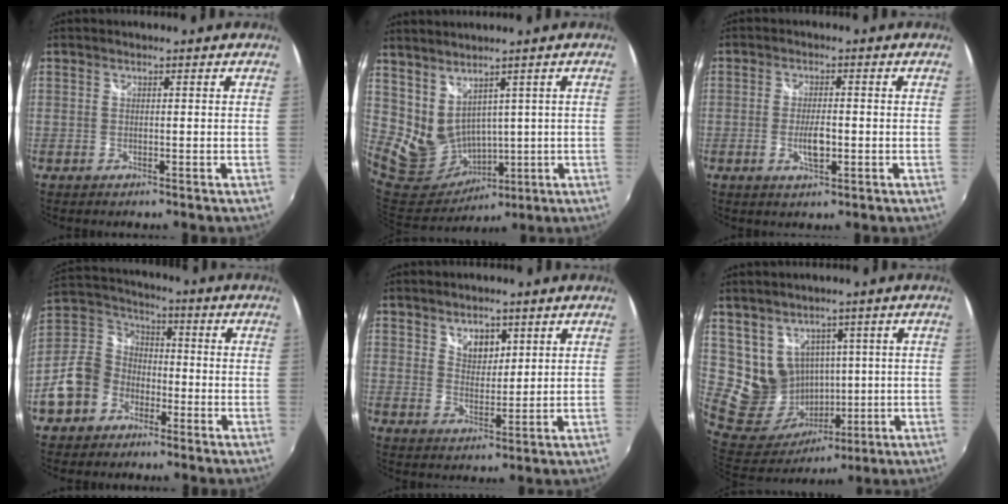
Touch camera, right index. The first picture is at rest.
{"total": 10.4, "force": [3.6, 7.7, 6.0], "torque": [-0.133, -0.008, 0.103]}
{"total": 4.3, "force": [-1.1, 1.6, 3.8], "torque": [-0.074, -0.004, -0.021]}
{"total": 13.2, "force": [-6.5, 10.4, 4.9], "torque": [-0.128, 0.035, -0.108]}
{"total": 4.4, "force": [2.6, 2.8, 2.1], "torque": [-0.024, 0.000, 0.047]}
{"total": 12.5, "force": [4.1, 11.2, 4.0], "torque": [-0.104, 0.010, 0.110]}